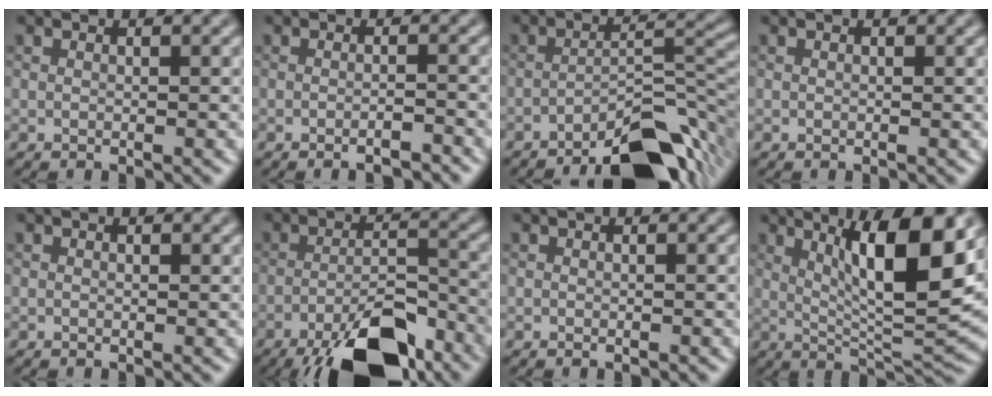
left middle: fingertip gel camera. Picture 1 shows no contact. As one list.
[{"total": 1.6, "force": [-1.3, -0.1, 0.9], "torque": [-0.011, 0.000, -0.017]}, {"total": 7.7, "force": [-5.7, 1.4, 5.0], "torque": [-0.077, 0.010, -0.085]}, {"total": 0.0}, {"total": 0.0}, {"total": 8.9, "force": [-6.1, 2.0, 6.1], "torque": [-0.107, -0.004, -0.094]}, {"total": 0.0}, {"total": 9.7, "force": [2.7, 2.0, 9.1], "torque": [-0.139, -0.005, 0.064]}]